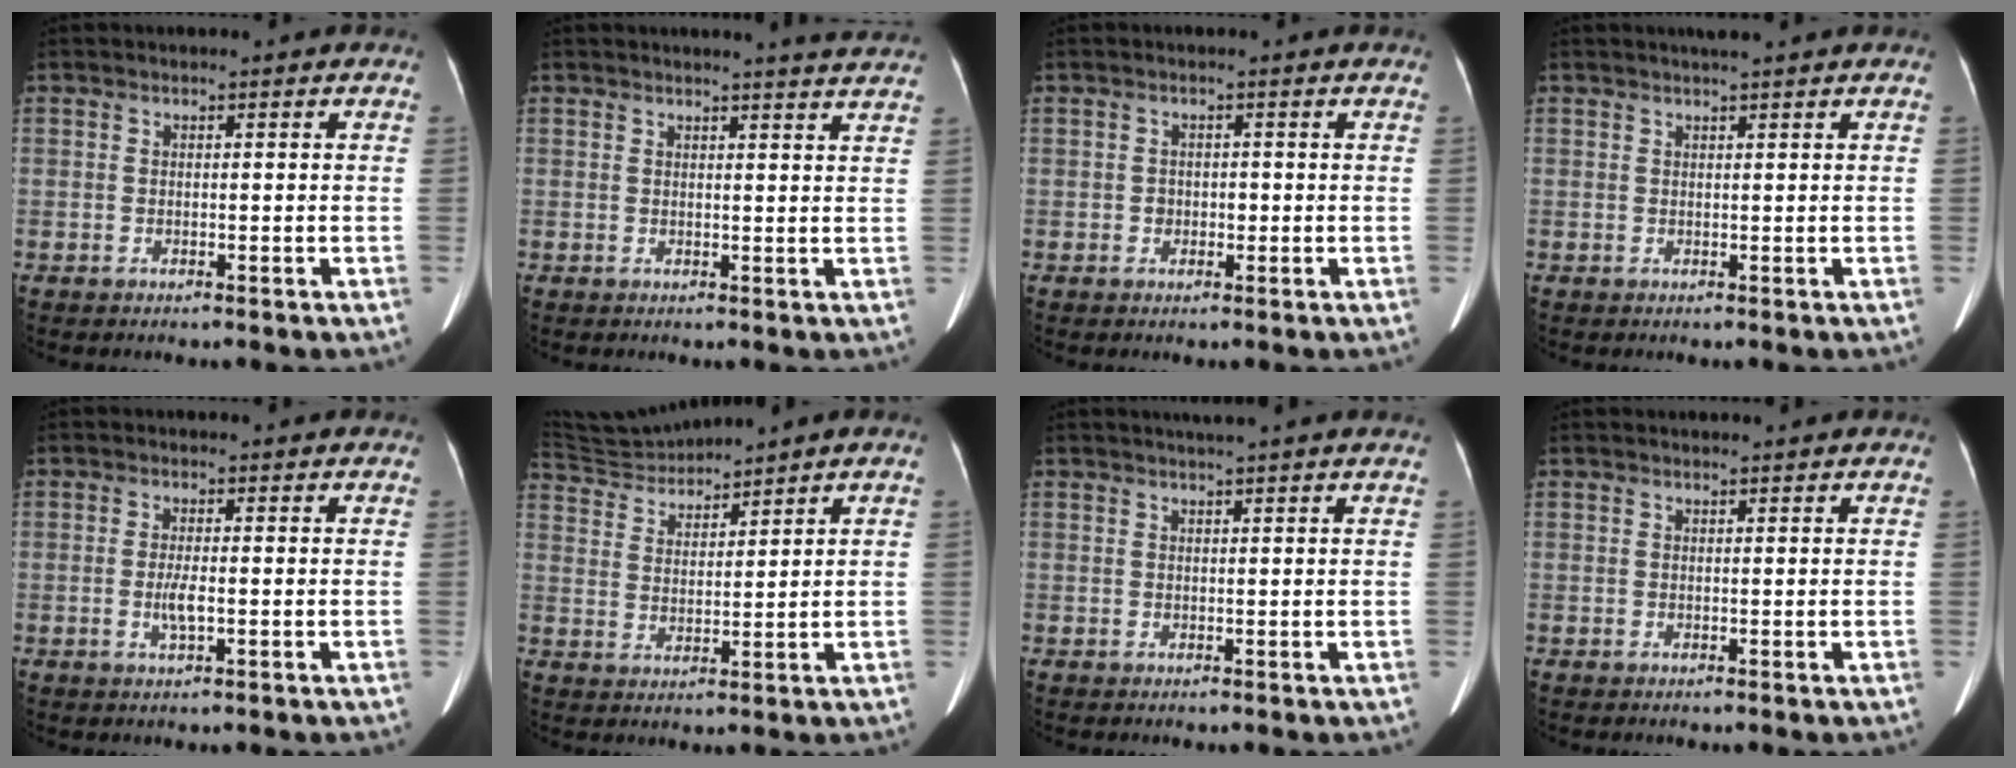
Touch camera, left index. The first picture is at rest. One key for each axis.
{"total": 5.6, "fx": 5.3, "fy": -0.5, "fz": 1.8, "tx": -0.023, "ty": -0.005, "tz": 0.039}
{"total": 1.4, "fx": -0.2, "fy": 1.2, "fz": 0.7, "tx": -0.010, "ty": 0.003, "tz": -0.004}
{"total": 1.8, "fx": 1.6, "fy": 0.1, "fz": 0.9, "tx": -0.011, "ty": 0.017, "tz": 0.028}
{"total": 2.3, "fx": -0.3, "fy": 0.3, "fz": 2.3, "tx": -0.046, "ty": -0.002, "tz": -0.005}
{"total": 6.2, "fx": 6.1, "fy": -0.9, "fz": 0.0, "tx": -0.016, "ty": 0.015, "tz": 0.133}
{"total": 3.9, "fx": 3.3, "fy": -0.7, "fz": 1.9, "tx": -0.022, "ty": 0.017, "tz": 0.042}
{"total": 1.7, "fx": 1.6, "fy": 0.0, "fz": 0.3, "tx": -0.009, "ty": 0.014, "tz": 0.022}